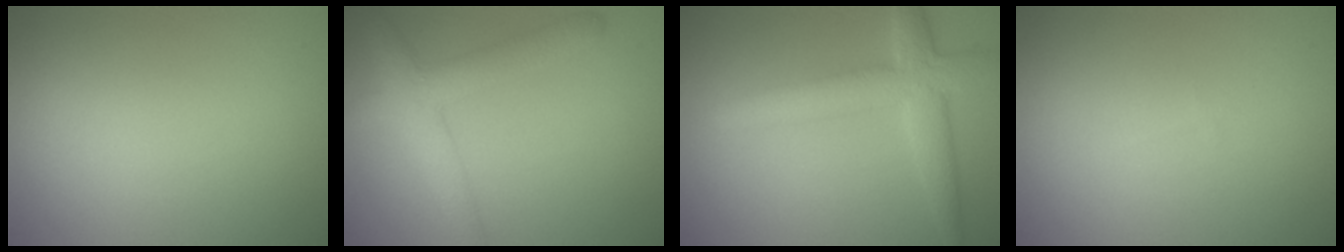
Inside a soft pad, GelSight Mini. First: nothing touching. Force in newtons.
{"total": 4.5, "press": 4.5, "slide": 0.1}
{"total": 4.5, "press": 4.5, "slide": 0.1}
{"total": 0.0}